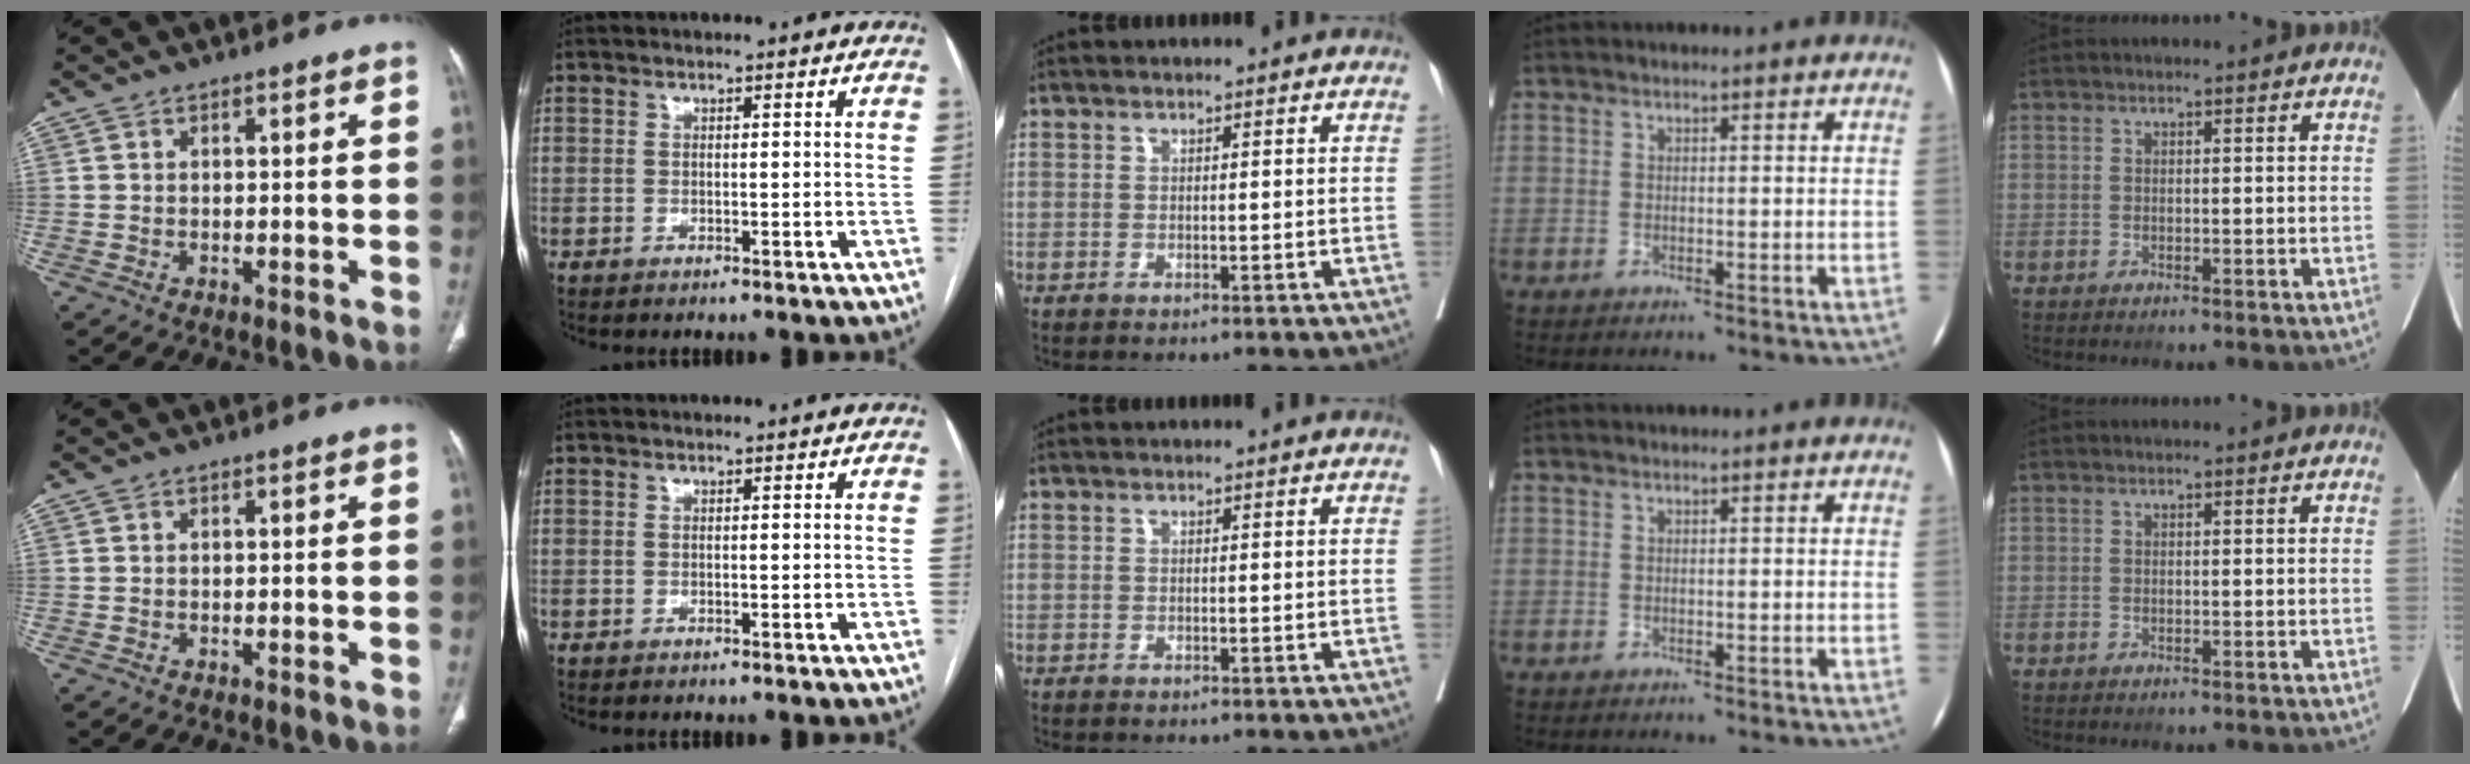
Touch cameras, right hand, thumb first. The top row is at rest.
{}